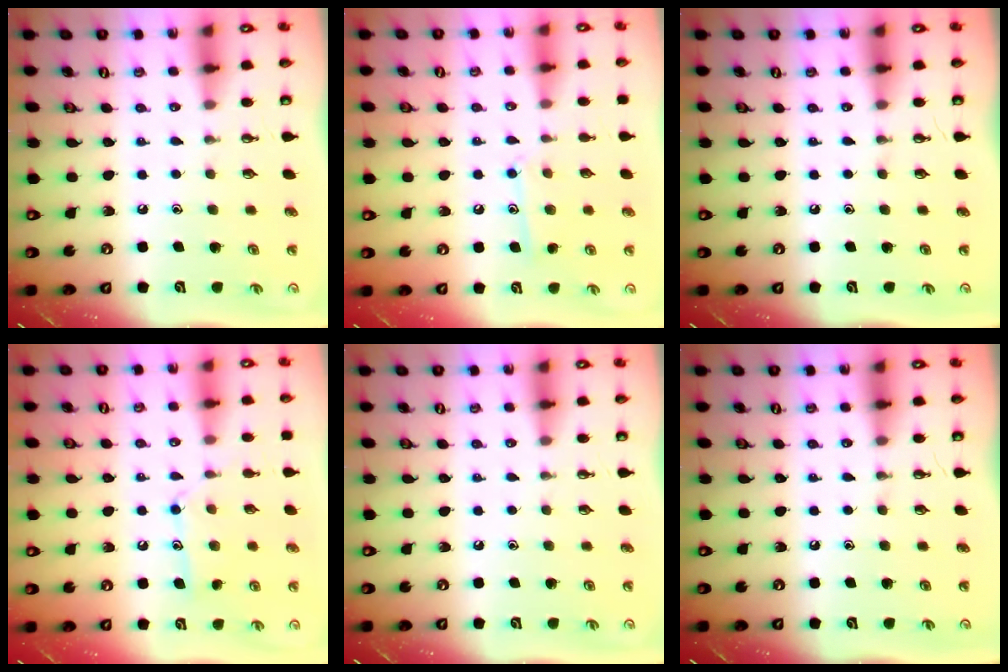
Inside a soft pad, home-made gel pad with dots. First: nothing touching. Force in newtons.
{"total": 9.6, "press": 9.6, "slide": 0.8}
{"total": 0.0}
{"total": 11.1, "press": 11.1, "slide": 0.6}
{"total": 0.0}
{"total": 0.0}